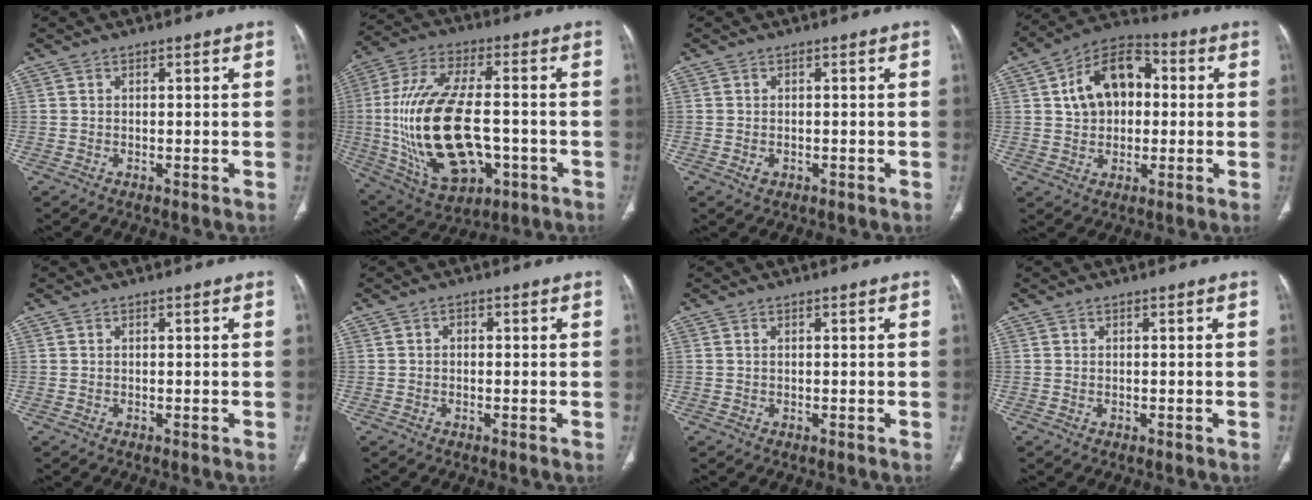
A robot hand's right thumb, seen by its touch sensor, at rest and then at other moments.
{"total": 24.1, "force": [-3.1, 12.4, 20.4], "torque": [-0.414, 0.009, -0.030]}
{"total": 1.2, "force": [-0.5, 0.9, 0.7], "torque": [-0.014, 0.003, -0.002]}
{"total": 13.5, "force": [2.2, 9.2, 9.7], "torque": [-0.135, 0.022, 0.026]}
{"total": 0.0}
{"total": 0.9, "force": [0.0, 0.7, 0.6], "torque": [-0.001, 0.004, -0.005]}
{"total": 0.0}
{"total": 0.0}